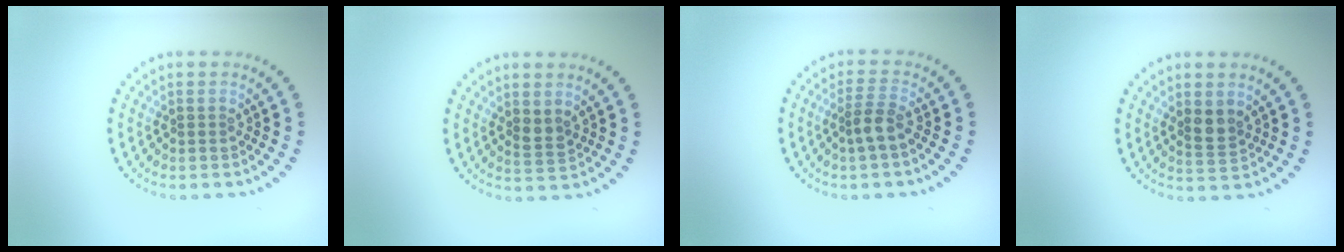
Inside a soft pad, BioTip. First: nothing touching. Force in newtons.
{"total": 1.4, "press": 1.1, "slide": 0.8}
{"total": 2.0, "press": 1.6, "slide": 1.1}
{"total": 1.9, "press": 1.7, "slide": 0.9}